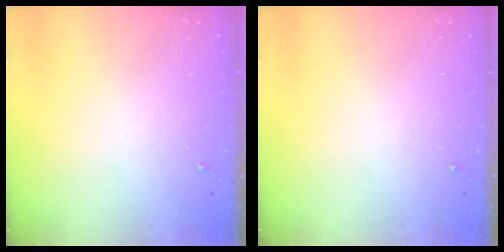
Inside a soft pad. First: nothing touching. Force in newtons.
{"total": 0.0}